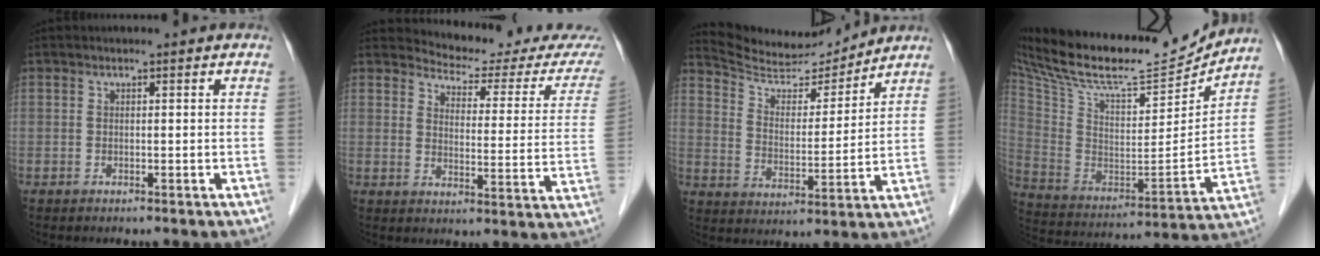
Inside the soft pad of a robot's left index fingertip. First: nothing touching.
{"total": 14.2, "force": [14.0, 0.9, 2.5], "torque": [-0.020, -0.076, 0.150]}
{"total": 11.6, "force": [11.5, 1.0, 1.5], "torque": [-0.031, -0.004, 0.199]}
{"total": 26.1, "force": [23.1, 5.0, 11.0], "torque": [-0.208, -0.023, 0.363]}